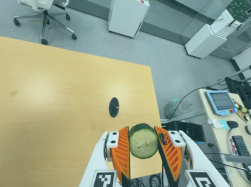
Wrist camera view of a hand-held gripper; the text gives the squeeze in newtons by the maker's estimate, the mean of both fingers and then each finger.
{"total": 9.6, "left": 9.3, "right": 9.9}